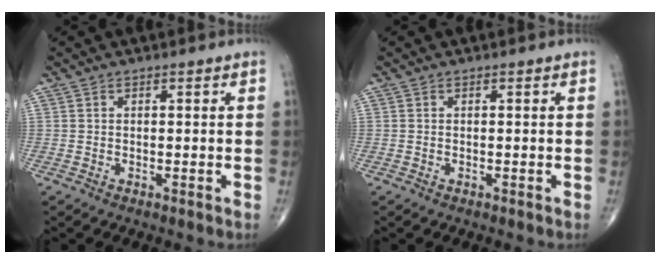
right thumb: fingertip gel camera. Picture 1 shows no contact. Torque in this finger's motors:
{"motor_torque": [0.09, -0.06, -0.14, -0.25, 0.00]}